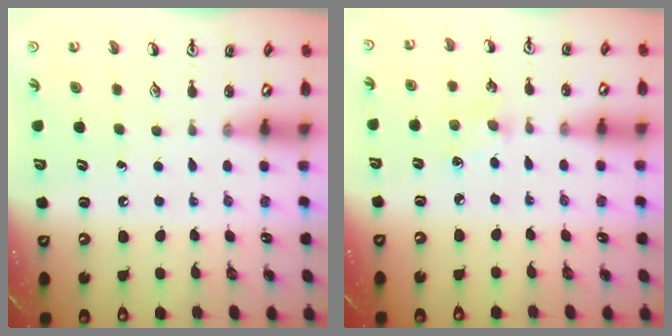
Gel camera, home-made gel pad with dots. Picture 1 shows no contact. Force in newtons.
{"total": 4.5, "press": 4.4, "slide": 0.5}